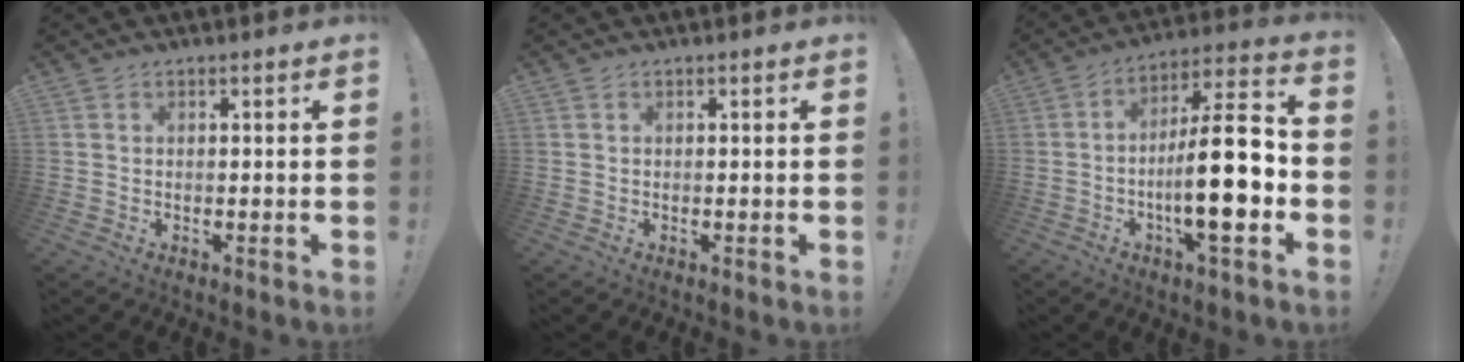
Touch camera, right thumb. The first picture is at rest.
{"total": 0.0}
{"total": 19.8, "force": [-4.3, 5.0, 18.7], "torque": [-0.311, 0.017, -0.074]}